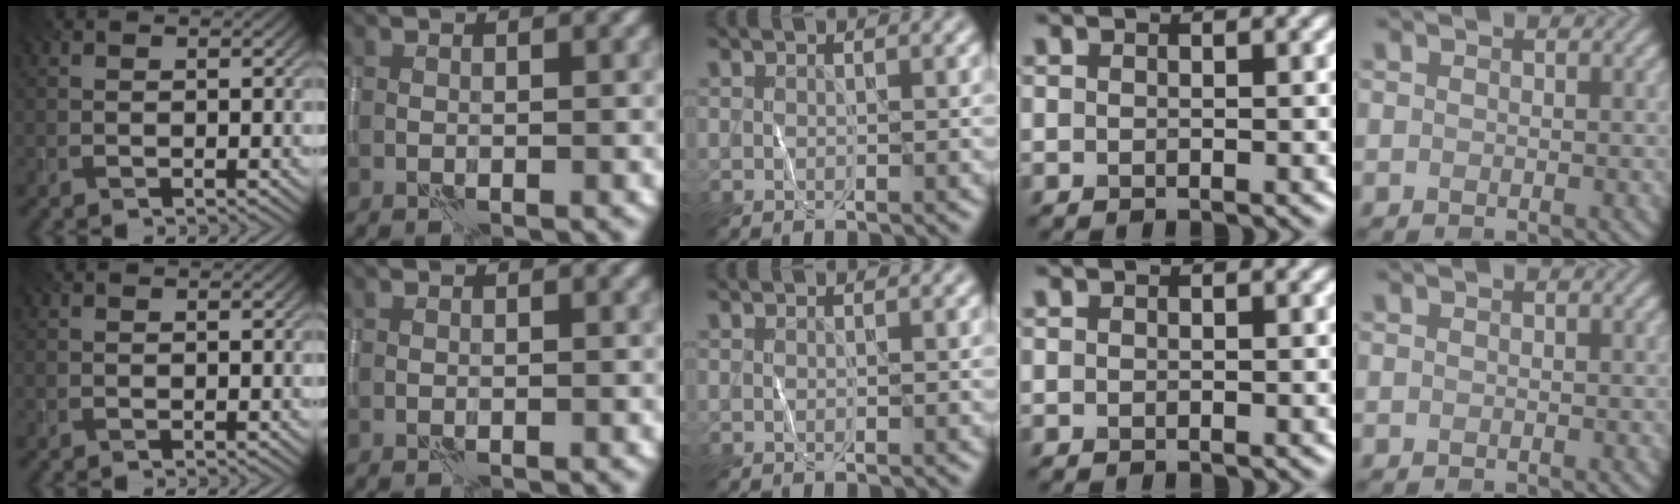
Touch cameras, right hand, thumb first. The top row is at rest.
{}